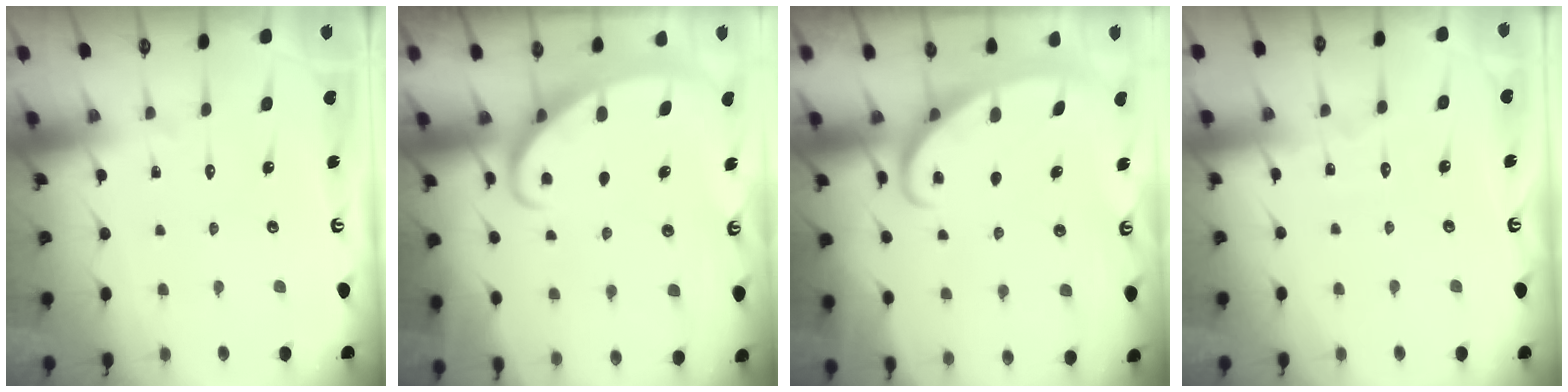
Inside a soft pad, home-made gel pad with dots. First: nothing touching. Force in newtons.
{"total": 2.4, "press": 2.4, "slide": 0.4}
{"total": 2.6, "press": 2.6, "slide": 0.4}
{"total": 2.4, "press": 2.4, "slide": 0.2}